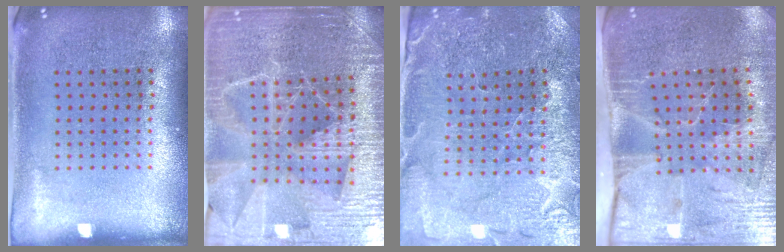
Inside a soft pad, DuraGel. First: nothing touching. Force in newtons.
{"total": 4.9, "press": 4.5, "slide": 1.8}
{"total": 1.8, "press": 1.8, "slide": 0.2}
{"total": 4.3, "press": 3.6, "slide": 2.4}